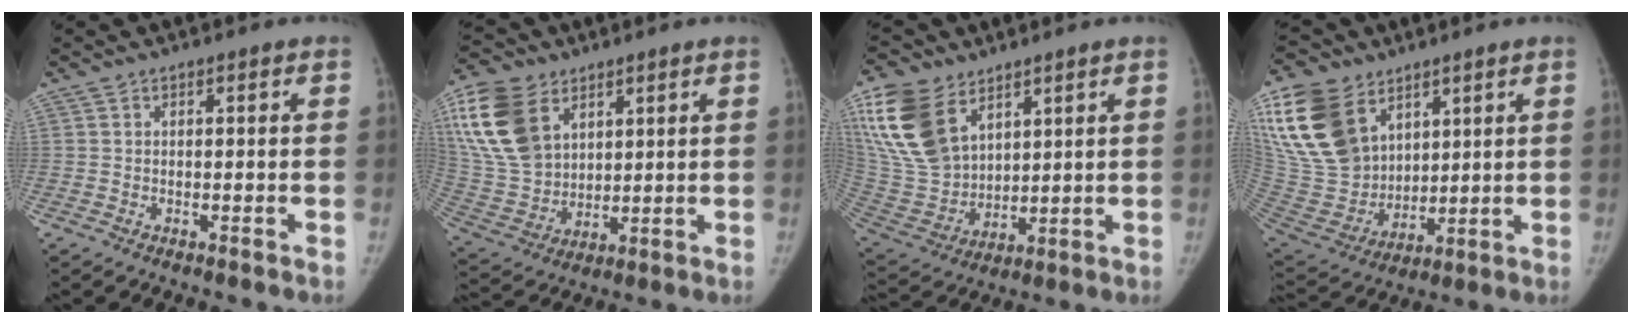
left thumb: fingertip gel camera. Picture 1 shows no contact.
{"total": 19.2, "force": [8.3, 12.9, 11.5], "torque": [-0.231, -0.019, 0.169]}
{"total": 20.9, "force": [10.5, 13.0, 12.5], "torque": [-0.269, -0.031, 0.217]}
{"total": 23.6, "force": [11.3, 15.7, 13.5], "torque": [-0.284, -0.023, 0.231]}